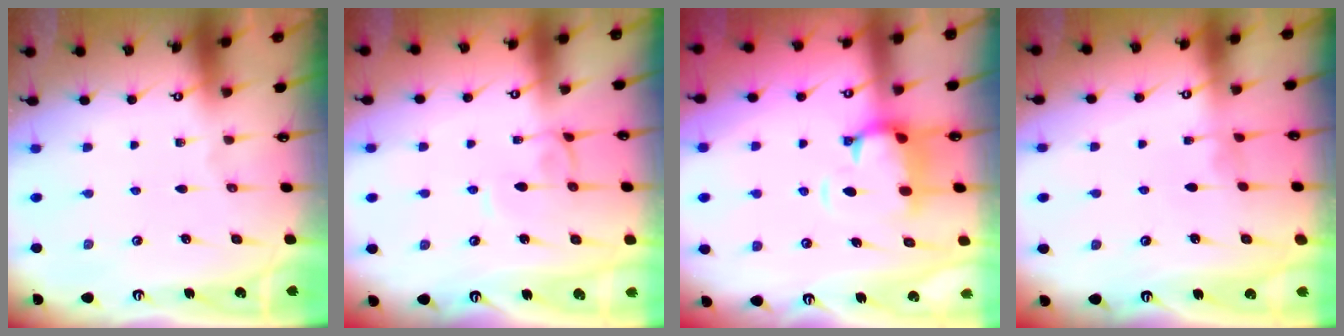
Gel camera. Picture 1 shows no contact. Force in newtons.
{"total": 0.8, "press": 0.7, "slide": 0.3}
{"total": 2.2, "press": 1.6, "slide": 1.4}
{"total": 3.7, "press": 3.7, "slide": 0.2}